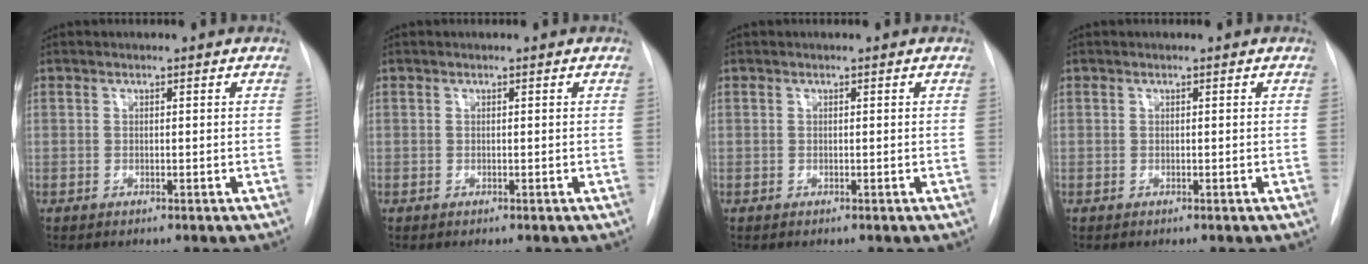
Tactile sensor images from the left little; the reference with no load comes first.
{"total": 0.0}
{"total": 0.0}
{"total": 0.0}